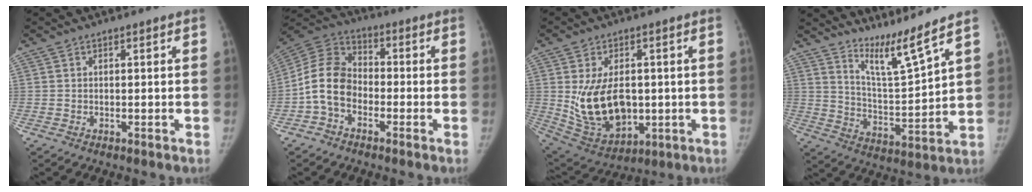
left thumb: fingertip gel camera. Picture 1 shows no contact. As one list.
[{"total": 10.7, "force": [-3.0, 7.8, 6.7], "torque": [-0.120, 0.032, -0.072]}, {"total": 15.2, "force": [-0.1, 9.8, 11.6], "torque": [-0.176, -0.009, 0.026]}, {"total": 9.1, "force": [7.7, -1.0, 4.7], "torque": [-0.083, -0.078, 0.149]}]